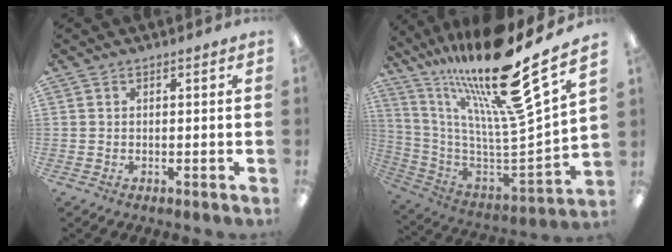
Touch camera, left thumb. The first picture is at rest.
{"total": 22.6, "force": [17.3, 1.2, 14.6], "torque": [-0.241, -0.135, 0.268]}